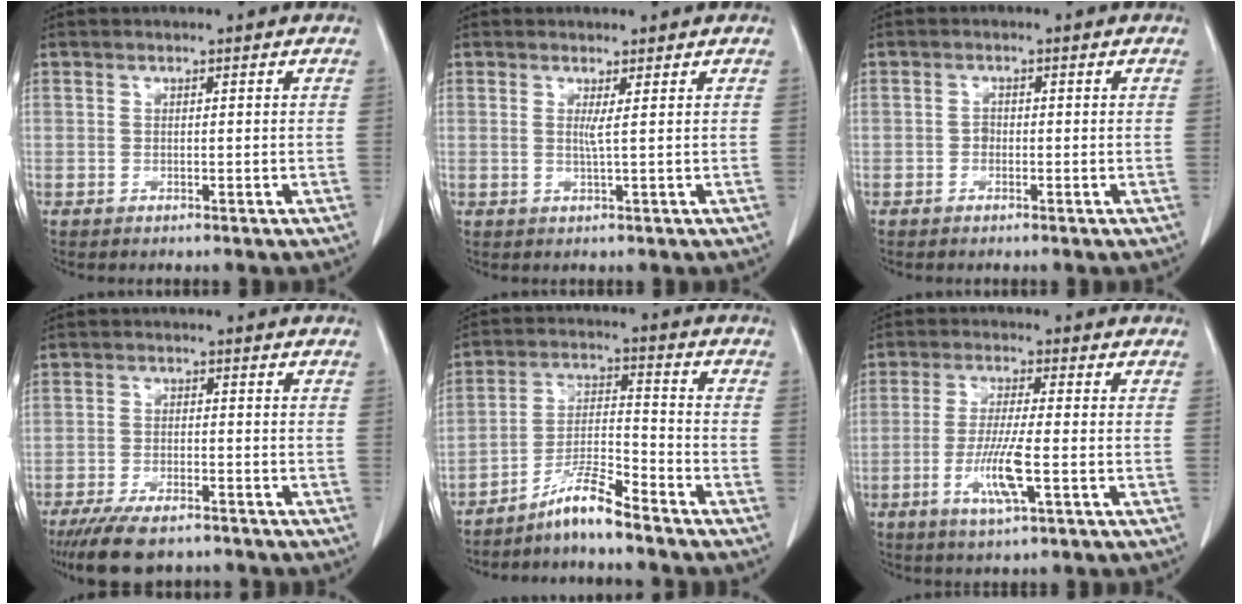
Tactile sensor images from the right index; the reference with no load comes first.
{"total": 1.2, "force": [0.4, -0.4, 1.0], "torque": [-0.025, -0.005, 0.008]}
{"total": 0.9, "force": [-0.3, 0.8, 0.5], "torque": [-0.005, 0.004, -0.008]}
{"total": 9.4, "force": [-7.4, 2.7, 5.1], "torque": [-0.084, -0.016, -0.120]}
{"total": 7.0, "force": [-5.9, -0.1, 3.7], "torque": [-0.075, -0.004, -0.114]}
{"total": 7.3, "force": [-2.4, 0.3, 6.9], "torque": [-0.136, -0.013, -0.044]}